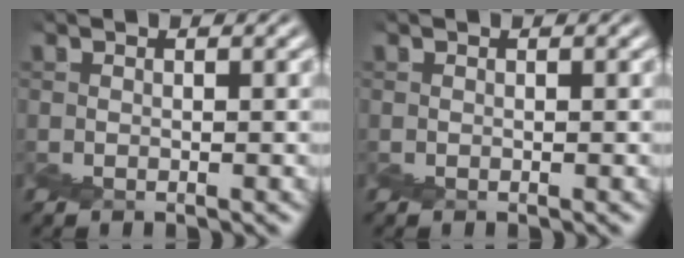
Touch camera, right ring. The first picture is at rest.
{"total": 0.0}